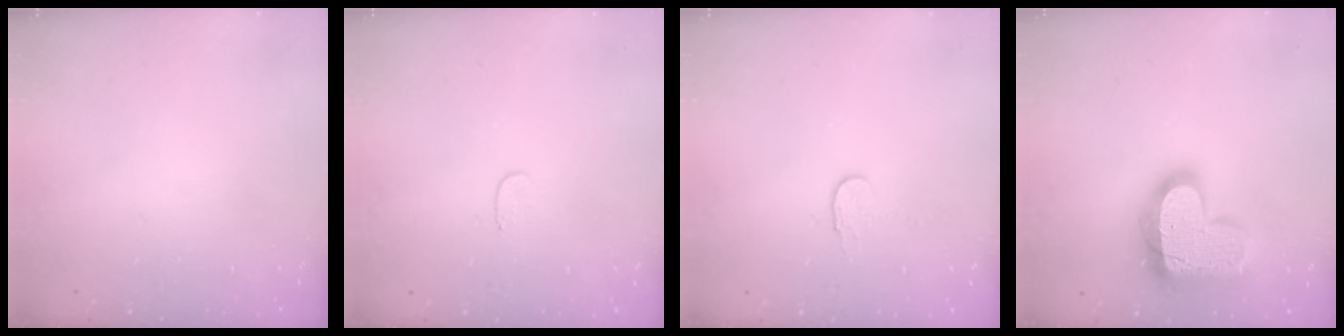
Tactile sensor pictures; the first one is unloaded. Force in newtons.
{"total": 3.4, "press": 3.4, "slide": 0.2}
{"total": 3.5, "press": 3.5, "slide": 0.2}
{"total": 20.2, "press": 20.1, "slide": 1.3}